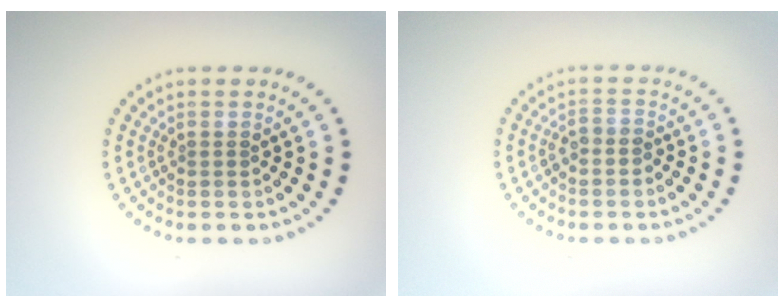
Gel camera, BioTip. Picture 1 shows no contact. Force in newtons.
{"total": 1.1, "press": 0.9, "slide": 0.7}